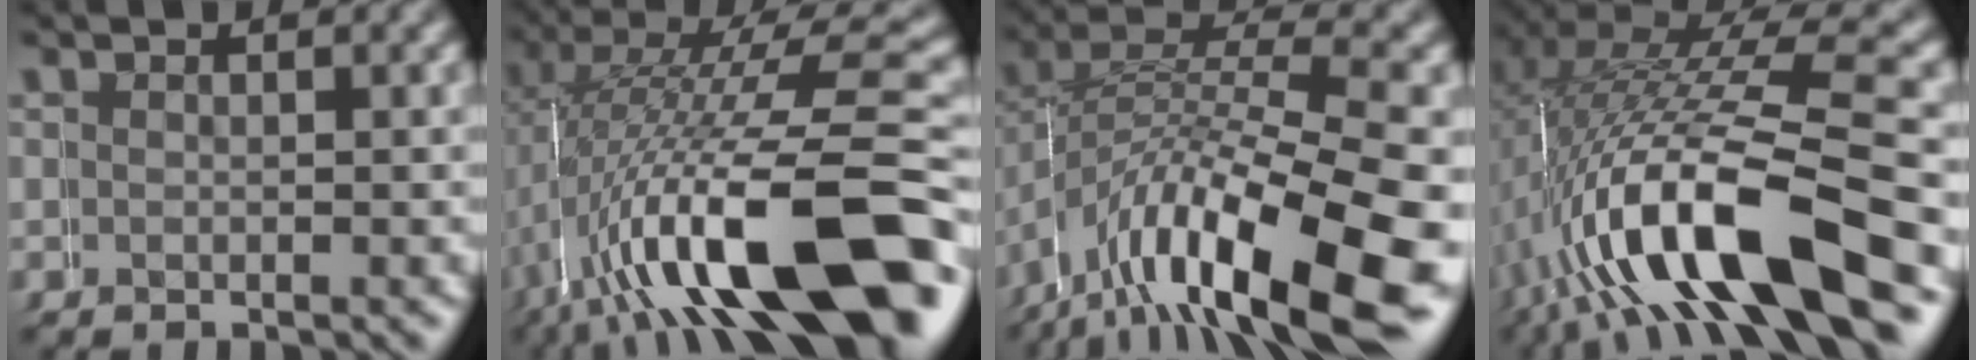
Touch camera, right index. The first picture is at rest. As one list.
[{"total": 13.9, "force": [-2.9, 4.9, 12.7], "torque": [-0.214, -0.008, -0.027]}, {"total": 12.2, "force": [-3.1, 6.4, 9.9], "torque": [-0.169, -0.017, -0.039]}, {"total": 11.2, "force": [-1.9, 4.4, 10.1], "torque": [-0.200, -0.004, -0.018]}]